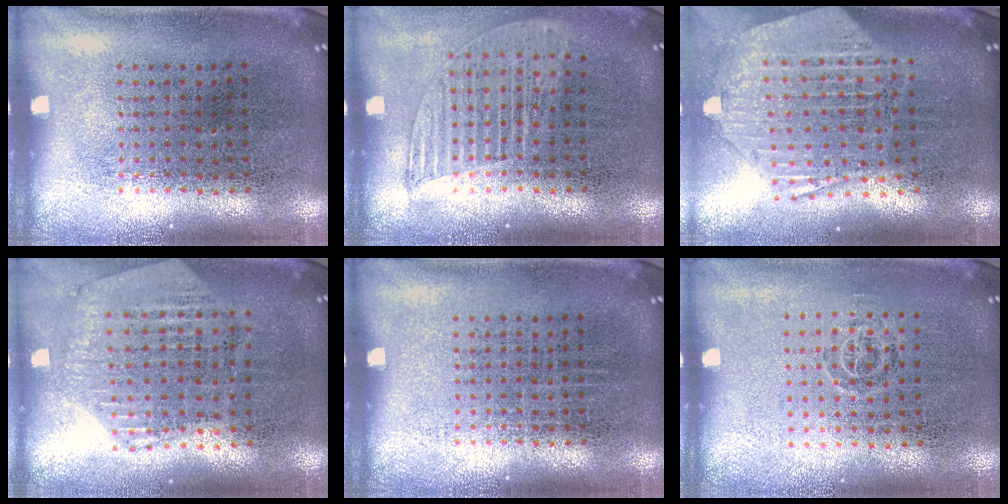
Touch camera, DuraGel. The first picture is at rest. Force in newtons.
{"total": 1.2, "press": 1.1, "slide": 0.5}
{"total": 2.8, "press": 2.2, "slide": 1.7}
{"total": 1.1, "press": 1.1, "slide": 0.2}
{"total": 0.0}
{"total": 0.7, "press": 0.5, "slide": 0.6}